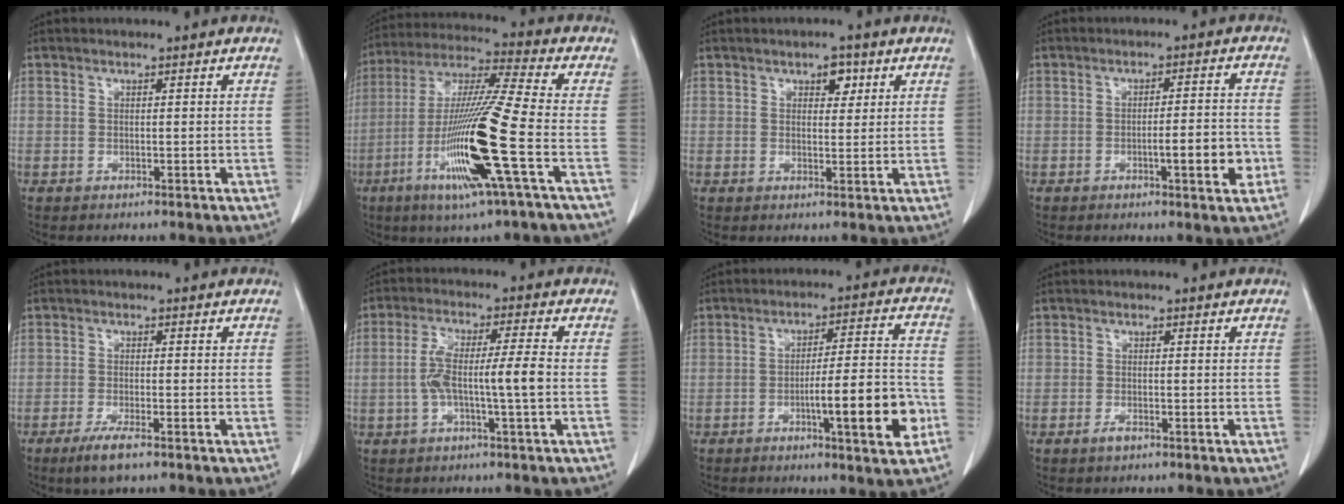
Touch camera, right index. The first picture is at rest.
{"total": 18.1, "force": [-5.7, -0.9, 17.1], "torque": [-0.352, -0.025, -0.118]}
{"total": 2.9, "force": [1.5, 1.6, 1.9], "torque": [-0.025, 0.004, 0.022]}
{"total": 6.2, "force": [-2.1, 0.9, 5.8], "torque": [-0.081, 0.002, -0.026]}
{"total": 4.1, "force": [-2.7, 0.4, 3.1], "torque": [-0.064, -0.010, -0.047]}
{"total": 7.6, "force": [-1.3, 0.2, 7.5], "torque": [-0.151, 0.015, -0.024]}
{"total": 12.1, "force": [-4.2, 1.1, 11.3], "torque": [-0.167, 0.005, -0.060]}
{"total": 1.2, "force": [-0.8, 0.3, 0.8], "torque": [-0.019, -0.001, -0.013]}